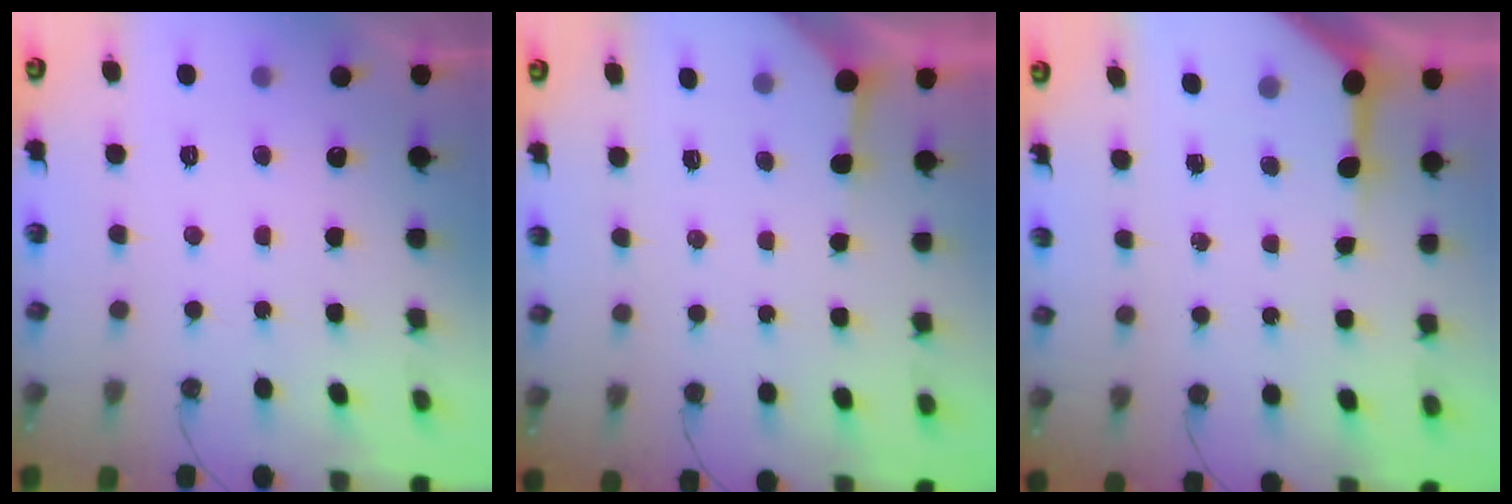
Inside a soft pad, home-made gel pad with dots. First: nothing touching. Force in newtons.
{"total": 2.4, "press": 2.3, "slide": 0.3}
{"total": 6.6, "press": 6.6, "slide": 0.6}